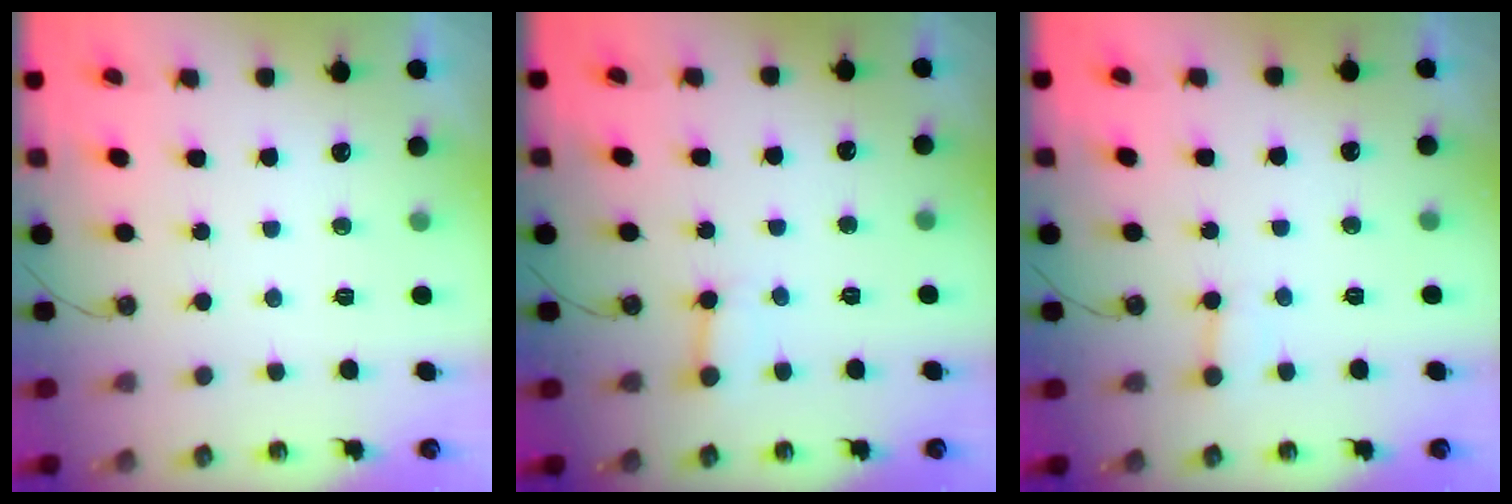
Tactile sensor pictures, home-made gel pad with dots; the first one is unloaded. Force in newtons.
{"total": 4.5, "press": 4.5, "slide": 0.3}
{"total": 4.7, "press": 4.7, "slide": 0.3}